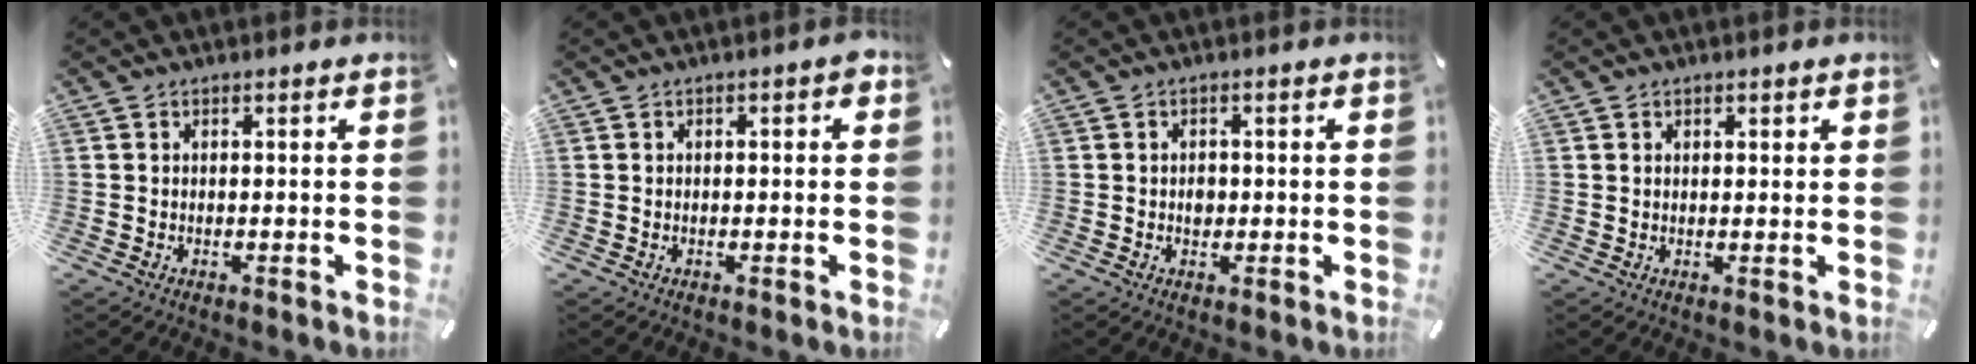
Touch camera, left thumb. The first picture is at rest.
{"total": 1.5, "force": [0.0, 0.6, 1.3], "torque": [-0.024, 0.004, -0.001]}
{"total": 2.0, "force": [-0.1, 1.7, 1.1], "torque": [-0.006, -0.001, -0.006]}
{"total": 1.0, "force": [0.7, 0.7, 0.2], "torque": [0.004, -0.002, 0.012]}